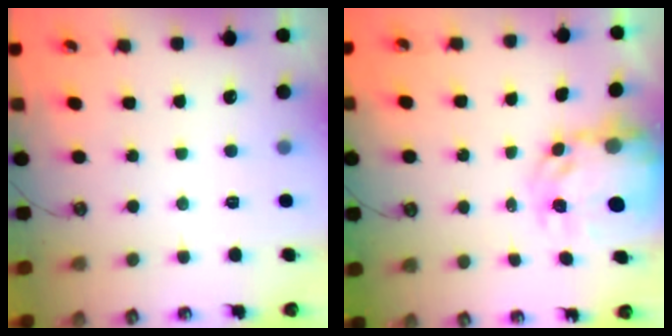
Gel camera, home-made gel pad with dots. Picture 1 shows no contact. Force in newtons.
{"total": 7.0, "press": 7.0, "slide": 0.6}